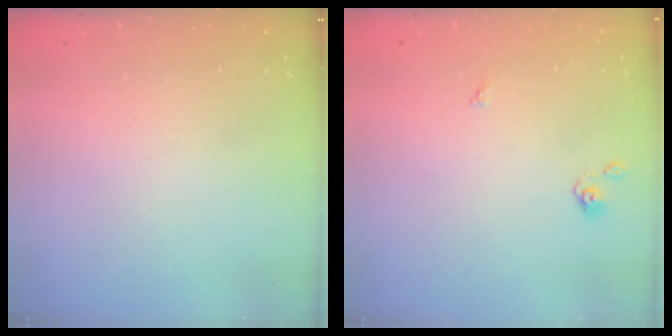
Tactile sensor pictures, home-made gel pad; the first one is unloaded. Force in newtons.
{"total": 2.9, "press": 2.9, "slide": 0.4}